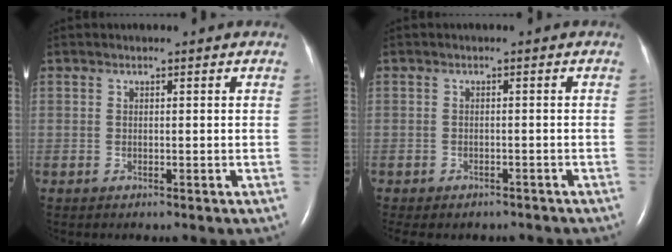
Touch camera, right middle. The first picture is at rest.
{"total": 7.3, "force": [-6.1, 3.2, 2.3], "torque": [-0.035, 0.002, -0.072]}